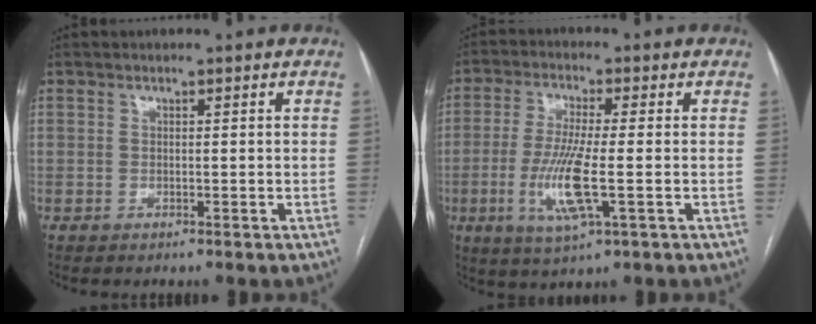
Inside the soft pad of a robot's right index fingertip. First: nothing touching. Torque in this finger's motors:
{"motor_torque": [1.59, -0.35, 0.86, 0.21]}